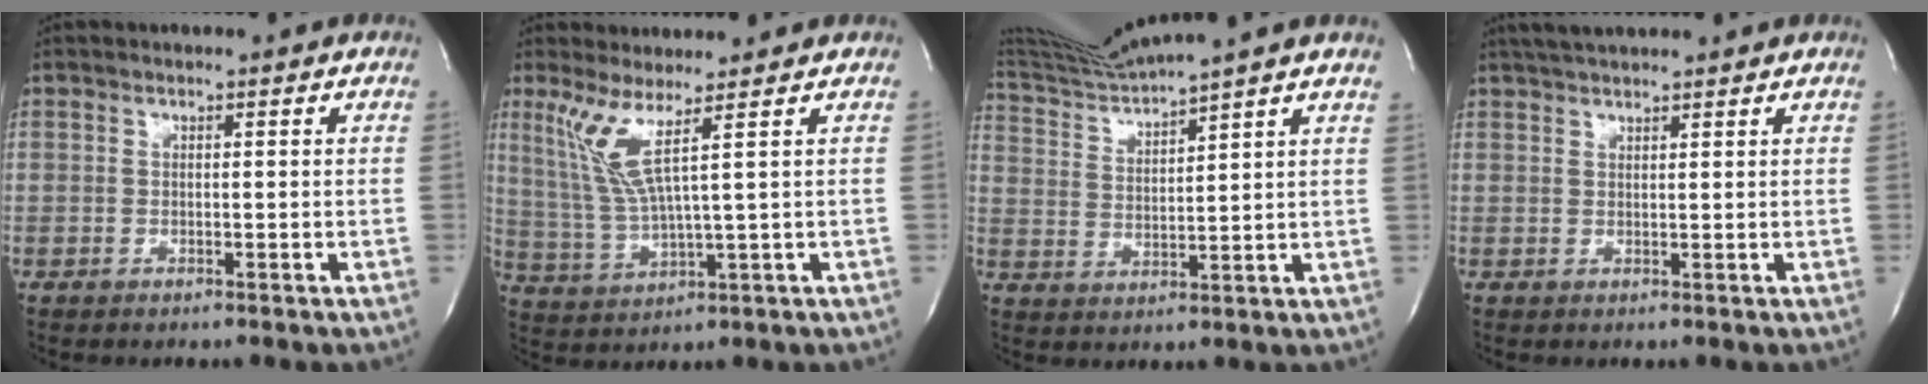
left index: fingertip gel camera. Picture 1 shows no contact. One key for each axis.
{"total": 6.4, "fx": 3.1, "fy": -0.8, "fz": 5.6, "tx": -0.128, "ty": -0.012, "tz": 0.073}
{"total": 8.5, "fx": 7.7, "fy": -2.5, "fz": 2.3, "tx": -0.054, "ty": -0.006, "tz": 0.146}
{"total": 5.0, "fx": 4.5, "fy": 0.4, "fz": 2.2, "tx": -0.039, "ty": 0.029, "tz": 0.075}